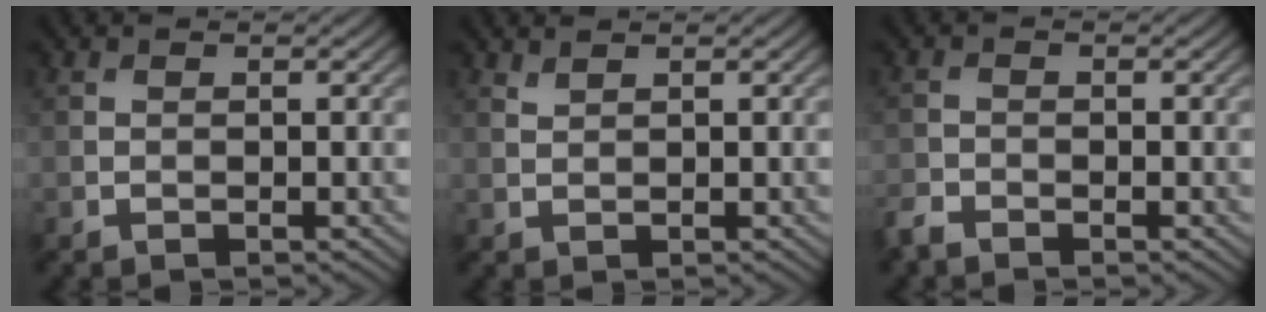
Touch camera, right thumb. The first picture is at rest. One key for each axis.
{"total": 1.0, "fx": 0.9, "fy": 0.1, "fz": 0.3, "tx": -0.009, "ty": 0.002, "tz": 0.023}
{"total": 1.9, "fx": -1.7, "fy": 0.6, "fz": 0.5, "tx": -0.016, "ty": -0.006, "tz": -0.044}